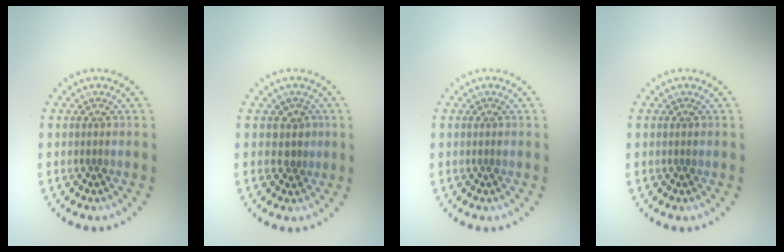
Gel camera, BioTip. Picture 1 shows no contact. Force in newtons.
{"total": 1.6, "press": 1.2, "slide": 1.0}
{"total": 0.0}
{"total": 0.0}